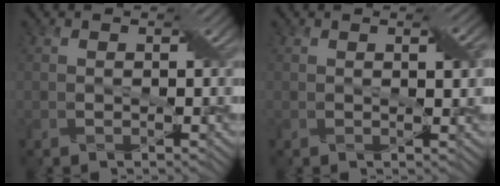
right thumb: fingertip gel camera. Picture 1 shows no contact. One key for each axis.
{"total": 2.3, "fx": 0.6, "fy": 0.5, "fz": 2.2, "tx": -0.035, "ty": 0.003, "tz": 0.011}